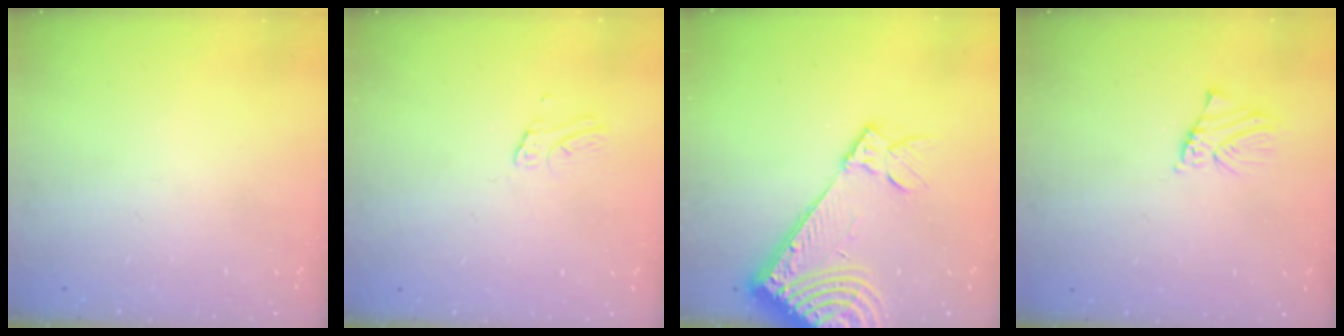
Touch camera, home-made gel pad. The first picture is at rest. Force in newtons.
{"total": 3.0, "press": 3.0, "slide": 0.1}
{"total": 14.4, "press": 14.0, "slide": 3.0}
{"total": 1.6, "press": 1.6, "slide": 0.1}